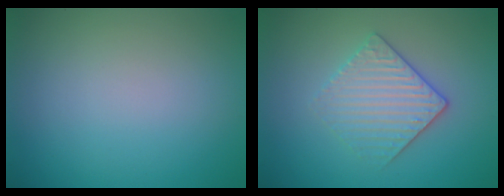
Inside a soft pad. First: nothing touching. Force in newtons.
{"total": 3.4, "press": 3.2, "slide": 1.3}